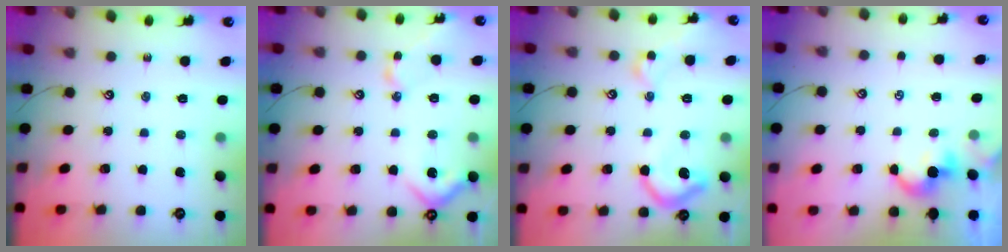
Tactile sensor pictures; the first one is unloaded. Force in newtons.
{"total": 6.8, "press": 6.8, "slide": 1.1}
{"total": 8.0, "press": 7.9, "slide": 1.2}
{"total": 3.8, "press": 3.8, "slide": 0.1}